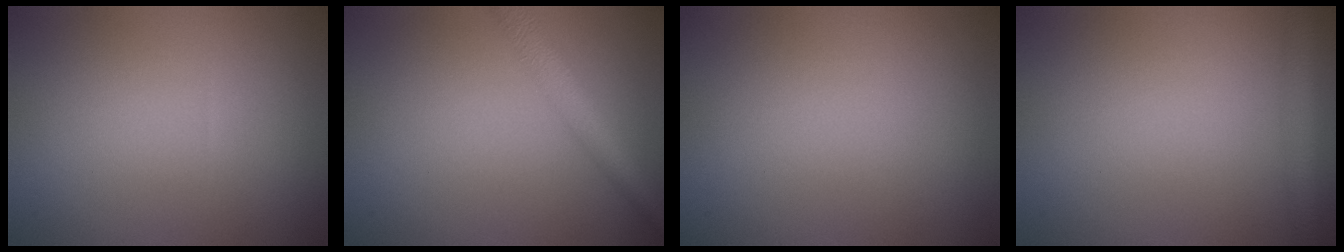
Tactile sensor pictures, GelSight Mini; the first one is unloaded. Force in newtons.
{"total": 3.1, "press": 3.1, "slide": 0.0}
{"total": 0.0}
{"total": 2.7, "press": 2.7, "slide": 0.2}